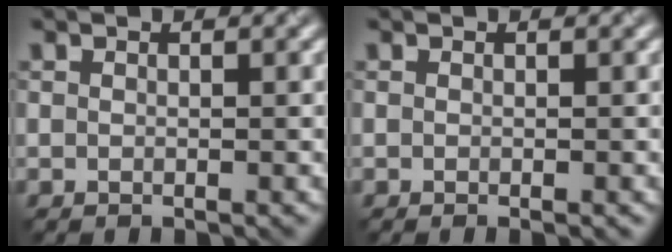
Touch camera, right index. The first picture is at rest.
{"total": 0.6, "force": [-0.3, 0.1, 0.5], "torque": [-0.007, -0.006, -0.004]}